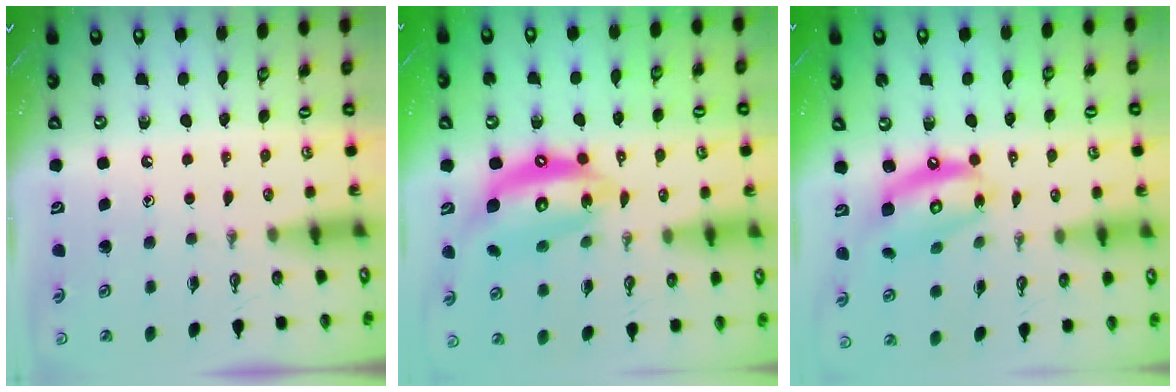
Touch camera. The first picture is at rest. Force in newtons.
{"total": 14.8, "press": 14.7, "slide": 1.5}
{"total": 12.8, "press": 12.8, "slide": 1.2}